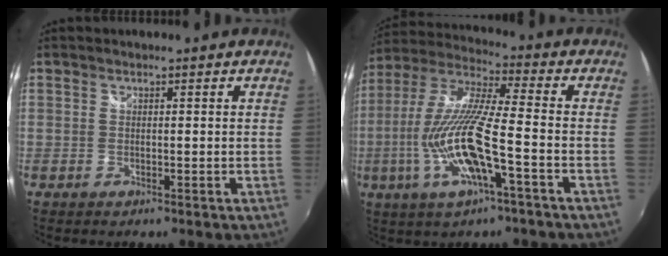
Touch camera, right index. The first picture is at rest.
{"total": 16.6, "force": [-5.6, 2.3, 15.5], "torque": [-0.305, -0.020, -0.107]}